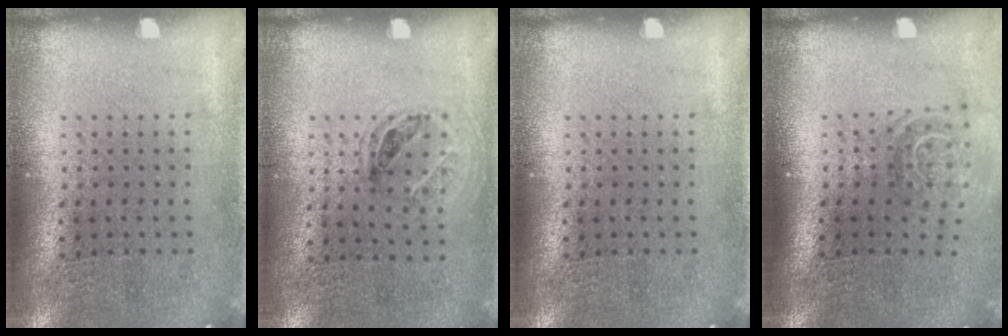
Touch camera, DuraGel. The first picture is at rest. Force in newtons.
{"total": 1.1, "press": 0.8, "slide": 0.7}
{"total": 0.0}
{"total": 1.6, "press": 1.1, "slide": 1.1}